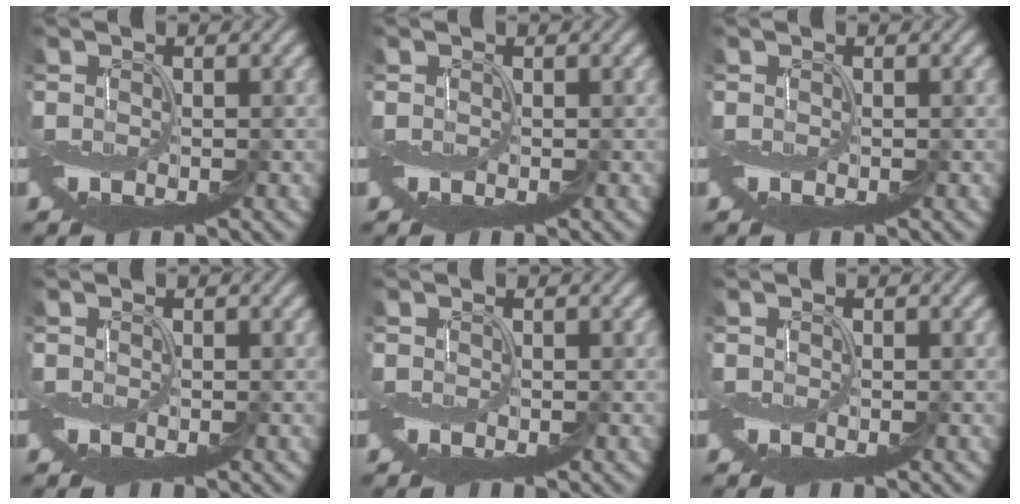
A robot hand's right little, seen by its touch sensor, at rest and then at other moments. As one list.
[{"total": 0.0}, {"total": 0.0}, {"total": 0.0}, {"total": 0.0}, {"total": 0.0}]